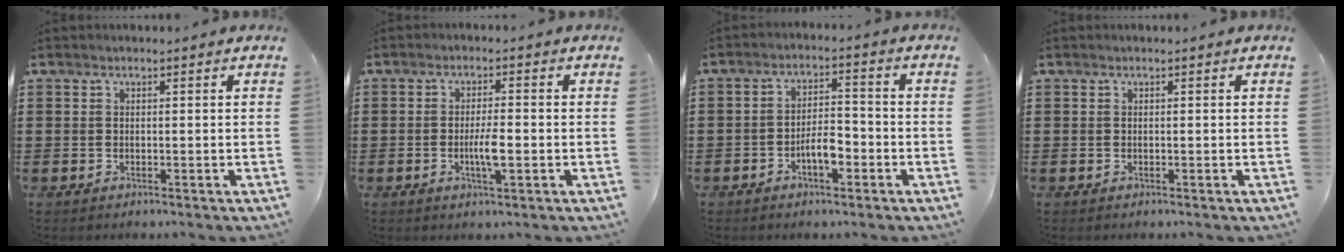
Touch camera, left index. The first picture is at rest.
{"total": 4.1, "force": [-0.9, 0.9, 3.9], "torque": [-0.075, -0.001, -0.019]}
{"total": 4.9, "force": [-2.2, 1.9, 3.9], "torque": [-0.073, 0.008, -0.044]}
{"total": 0.0}